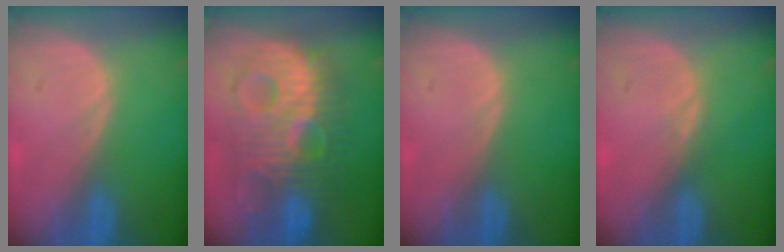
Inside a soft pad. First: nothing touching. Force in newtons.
{"total": 11.9, "press": 11.9, "slide": 0.7}
{"total": 0.0}
{"total": 0.5, "press": 0.5, "slide": 0.1}